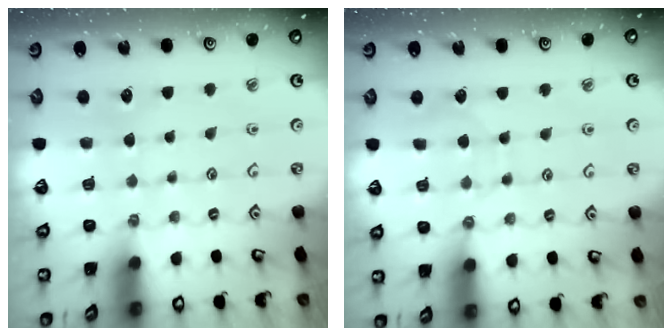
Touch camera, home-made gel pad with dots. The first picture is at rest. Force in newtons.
{"total": 2.8, "press": 2.8, "slide": 0.4}